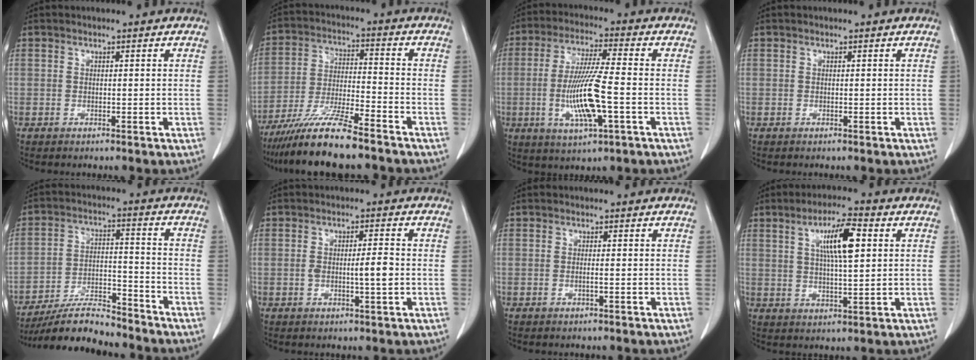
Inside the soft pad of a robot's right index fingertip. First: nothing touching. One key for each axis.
{"total": 11.7, "fx": -9.3, "fy": 0.3, "fz": 7.1, "tx": -0.134, "ty": -0.024, "tz": -0.169}
{"total": 11.6, "fx": -2.4, "fy": 1.0, "fz": 11.3, "tx": -0.224, "ty": -0.009, "tz": -0.046}
{"total": 0.0}
{"total": 10.9, "fx": -10.1, "fy": 1.5, "fz": 3.8, "tx": -0.063, "ty": -0.001, "tz": -0.180}
{"total": 4.1, "fx": -0.4, "fy": 0.4, "fz": 4.0, "tx": -0.070, "ty": 0.000, "tz": -0.005}
{"total": 0.7, "fx": -0.2, "fy": -0.1, "fz": 0.7, "tx": -0.013, "ty": 0.000, "tz": -0.004}
{"total": 8.5, "fx": 2.7, "fy": 1.4, "fz": 7.9, "tx": -0.140, "ty": 0.009, "tz": 0.048}